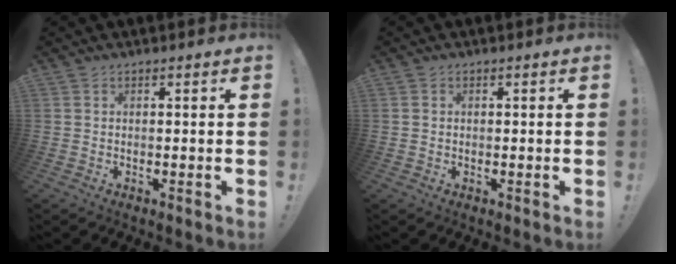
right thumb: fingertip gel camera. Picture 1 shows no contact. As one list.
[{"total": 0.6, "force": [-0.2, 0.6, 0.0], "torque": [-0.003, 0.003, -0.003]}]